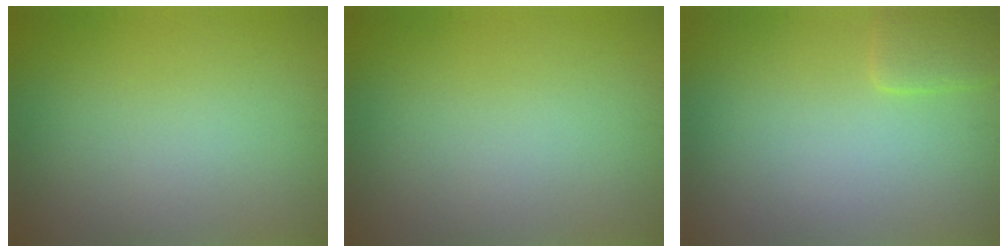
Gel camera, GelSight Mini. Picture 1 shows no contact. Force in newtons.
{"total": 0.0}
{"total": 2.3, "press": 2.3, "slide": 0.2}